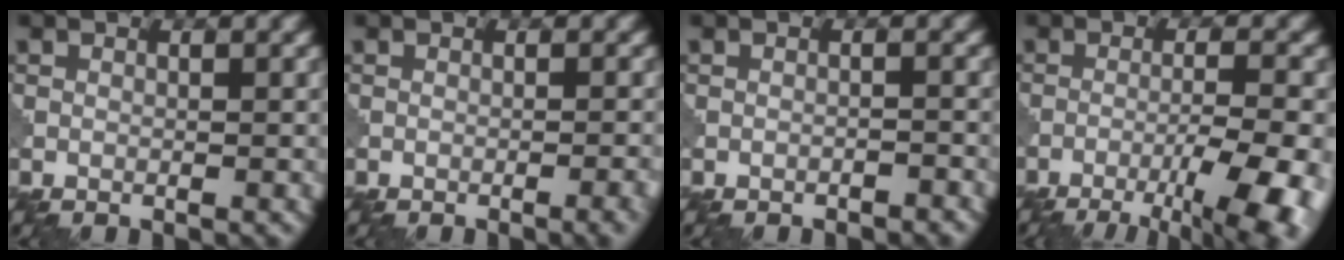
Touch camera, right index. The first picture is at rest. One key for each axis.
{"total": 1.8, "fx": -0.8, "fy": 0.4, "fz": 1.6, "tx": -0.016, "ty": 0.003, "tz": -0.014}
{"total": 0.9, "fx": -0.8, "fy": 0.2, "fz": 0.3, "tx": -0.003, "ty": 0.001, "tz": -0.014}
{"total": 10.4, "fx": -6.2, "fy": 2.9, "fz": 7.8, "tx": -0.108, "ty": -0.014, "tz": -0.075}